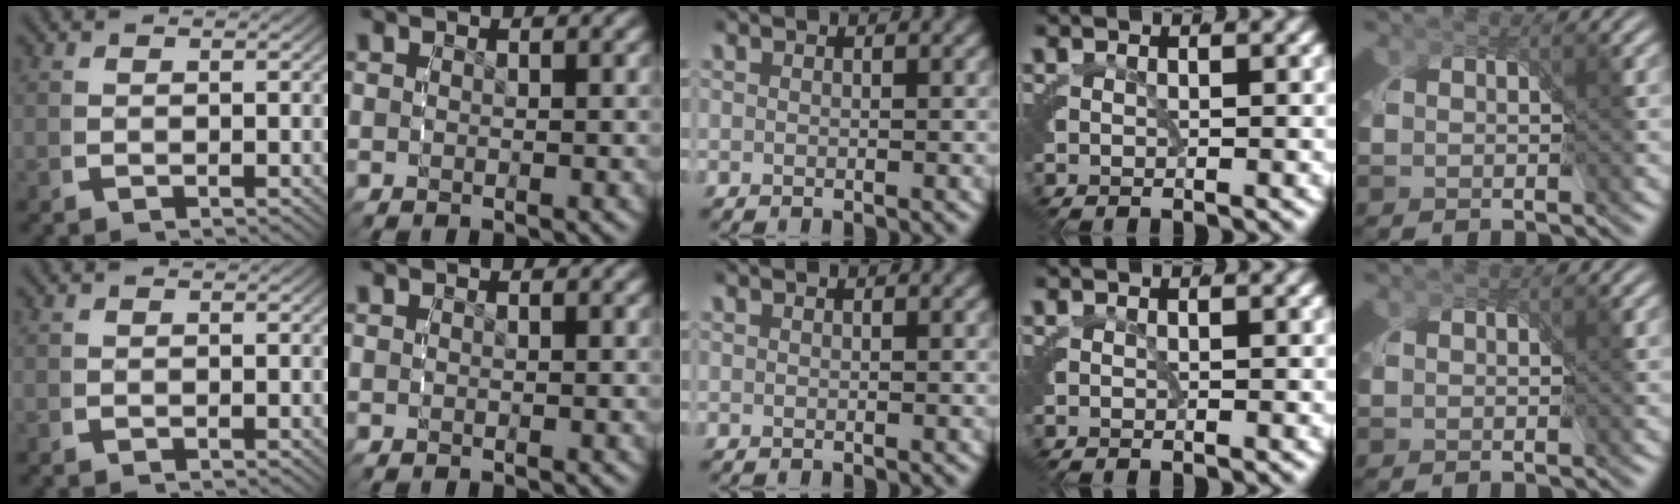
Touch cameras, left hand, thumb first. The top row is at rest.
{}